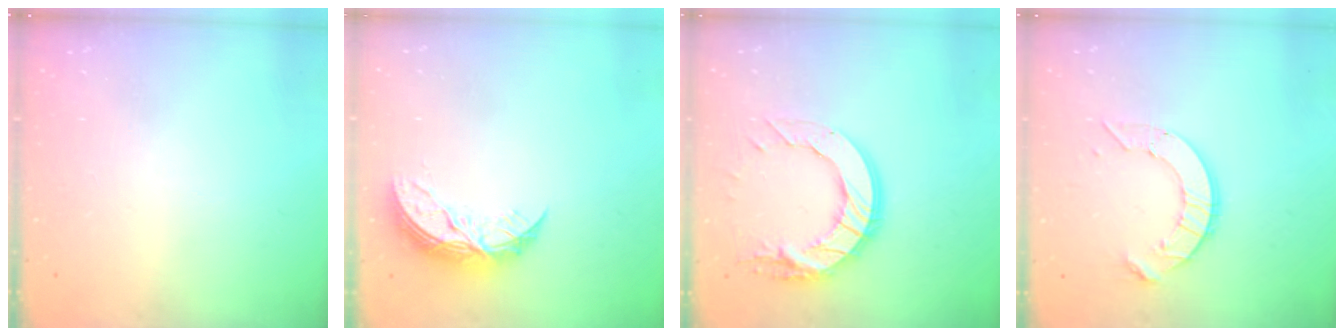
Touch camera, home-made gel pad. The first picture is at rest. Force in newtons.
{"total": 9.3, "press": 9.3, "slide": 0.5}
{"total": 15.4, "press": 15.3, "slide": 1.5}
{"total": 8.4, "press": 8.4, "slide": 0.6}